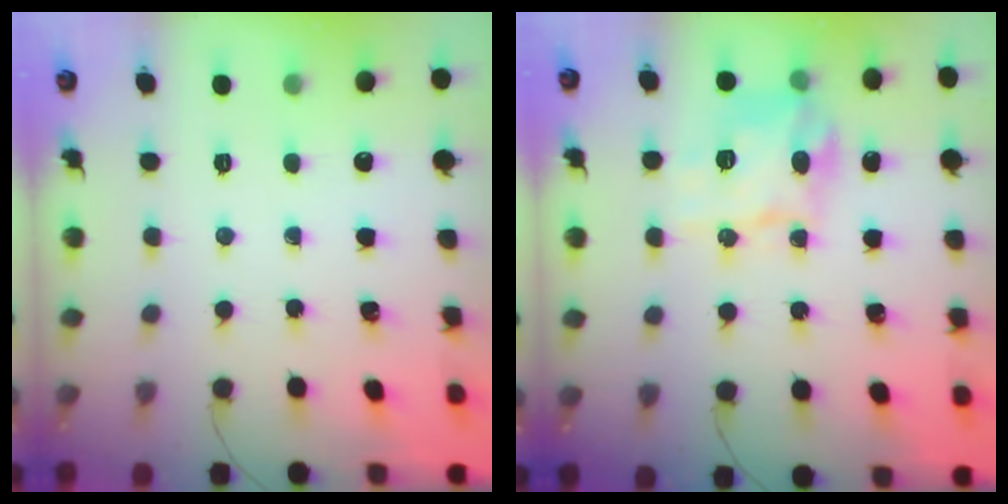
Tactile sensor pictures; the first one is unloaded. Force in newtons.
{"total": 12.1, "press": 12.0, "slide": 1.3}